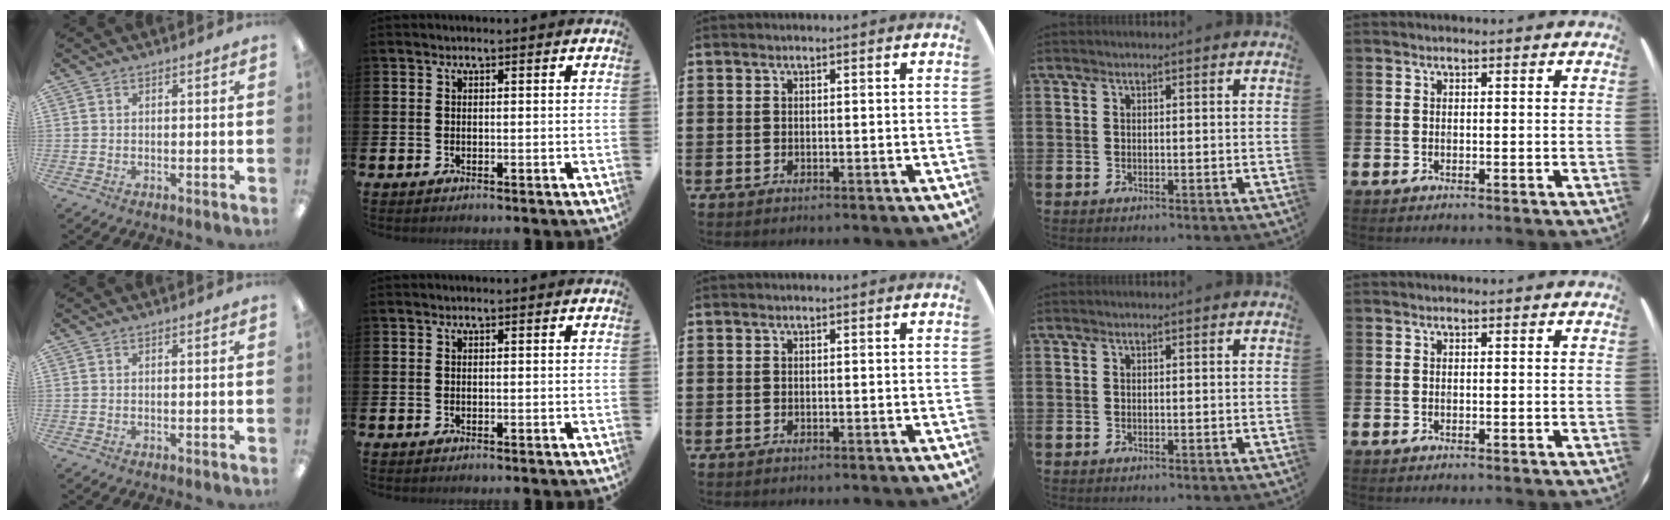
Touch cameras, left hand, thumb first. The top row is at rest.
{}